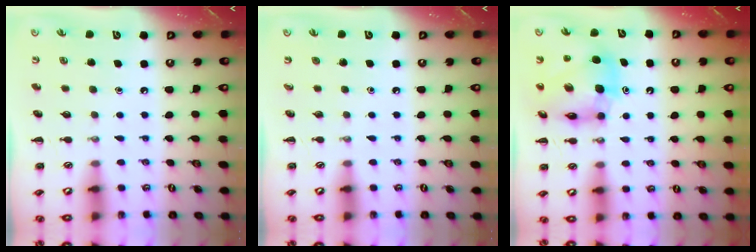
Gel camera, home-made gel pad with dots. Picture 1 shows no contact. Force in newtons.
{"total": 0.0}
{"total": 11.4, "press": 10.8, "slide": 3.6}